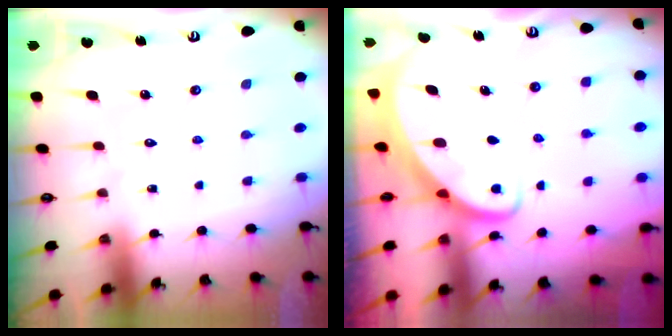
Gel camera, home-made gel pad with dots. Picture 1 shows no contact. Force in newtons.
{"total": 2.3, "press": 2.3, "slide": 0.3}